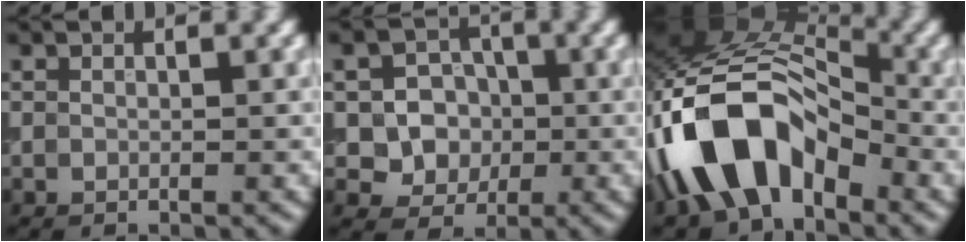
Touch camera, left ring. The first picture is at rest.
{"total": 5.6, "force": [-0.4, 5.0, 2.4], "torque": [-0.020, 0.004, -0.026]}
{"total": 11.3, "force": [-4.7, 6.8, 7.7], "torque": [-0.146, 0.009, -0.094]}